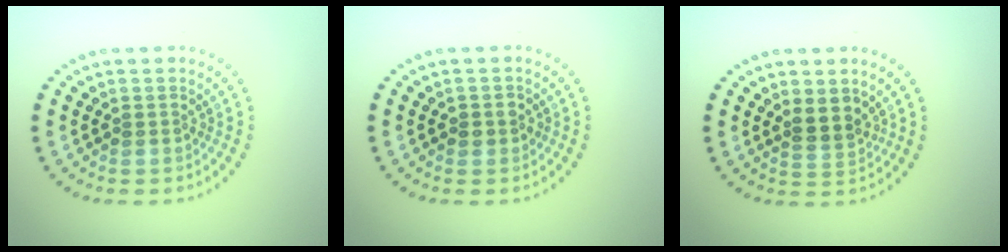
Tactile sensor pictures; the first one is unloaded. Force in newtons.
{"total": 1.1, "press": 1.0, "slide": 0.3}
{"total": 1.7, "press": 1.3, "slide": 1.1}